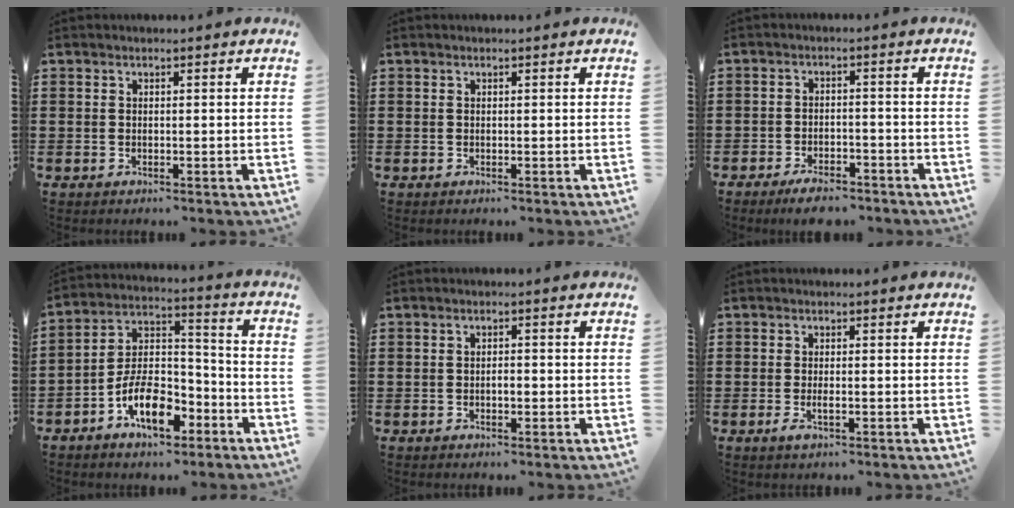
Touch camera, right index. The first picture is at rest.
{"total": 0.0}
{"total": 3.5, "force": [-3.3, 0.7, 1.0], "torque": [-0.019, 0.008, -0.064]}
{"total": 11.0, "force": [-6.4, 4.9, 7.5], "torque": [-0.150, 0.014, -0.119]}
{"total": 1.4, "force": [-0.5, 0.5, 1.2], "torque": [-0.023, 0.000, -0.009]}
{"total": 1.7, "force": [-0.6, 0.3, 1.5], "torque": [-0.034, -0.006, -0.012]}